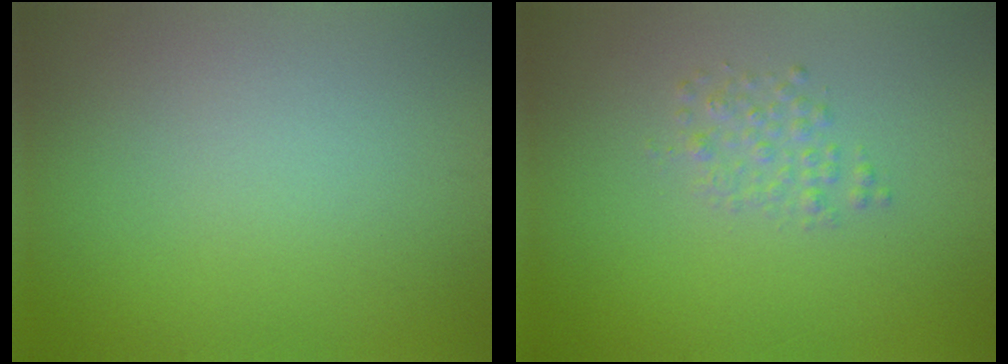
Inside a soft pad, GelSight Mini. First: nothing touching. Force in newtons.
{"total": 1.5, "press": 1.5, "slide": 0.0}